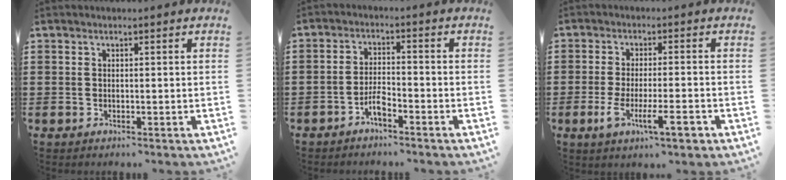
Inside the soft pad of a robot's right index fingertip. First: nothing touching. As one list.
[{"total": 3.3, "force": [-2.4, 0.8, 2.1], "torque": [-0.052, 0.003, -0.052]}, {"total": 7.2, "force": [-3.1, 2.0, 6.2], "torque": [-0.126, -0.012, -0.056]}]